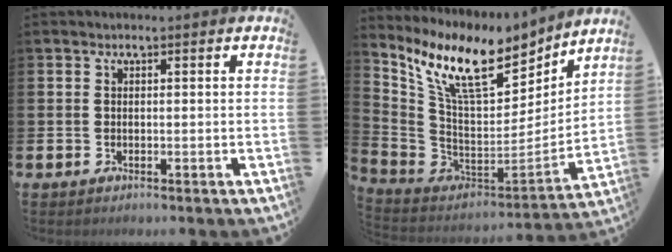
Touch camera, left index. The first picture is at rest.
{"total": 11.8, "force": [8.6, 4.5, 6.7], "torque": [-0.163, -0.051, 0.154]}